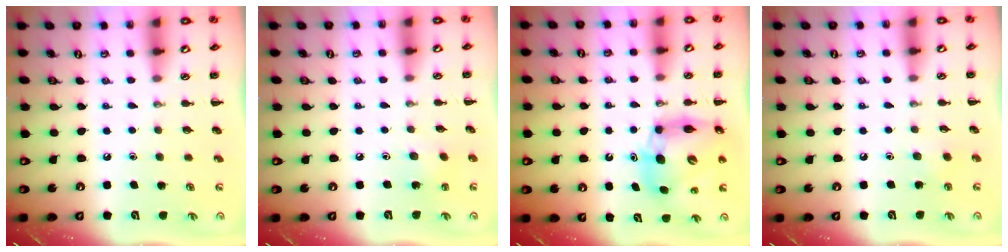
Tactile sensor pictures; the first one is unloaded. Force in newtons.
{"total": 2.3, "press": 2.1, "slide": 0.9}
{"total": 10.9, "press": 10.5, "slide": 3.2}
{"total": 3.0, "press": 2.9, "slide": 0.9}